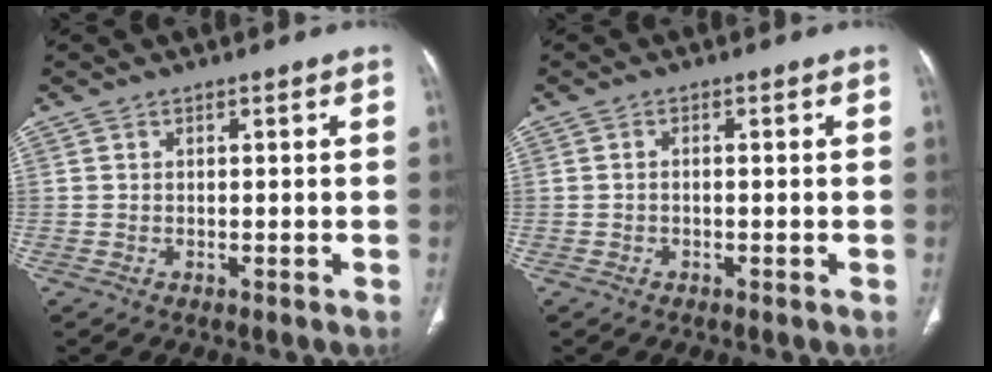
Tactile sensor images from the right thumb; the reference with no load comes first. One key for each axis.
{"total": 0.7, "fx": -0.3, "fy": 0.3, "fz": 0.6, "tx": -0.010, "ty": 0.002, "tz": -0.007}